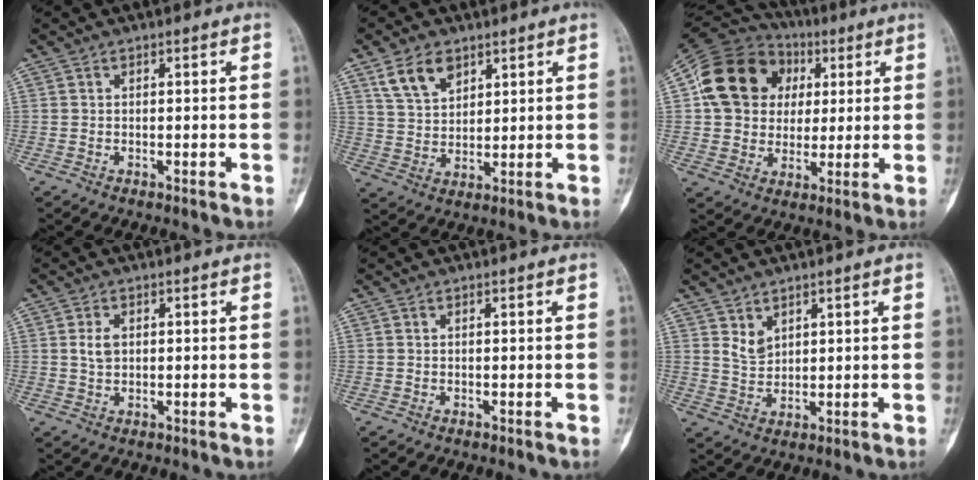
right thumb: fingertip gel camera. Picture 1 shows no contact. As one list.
[{"total": 7.8, "force": [4.7, 4.7, 4.1], "torque": [-0.064, -0.020, 0.096]}, {"total": 17.7, "force": [4.1, 14.9, 8.5], "torque": [-0.130, 0.023, 0.073]}, {"total": 2.9, "force": [0.6, 1.9, 2.1], "torque": [-0.036, 0.001, 0.012]}, {"total": 0.0}, {"total": 3.5, "force": [2.1, 2.2, 1.7], "torque": [-0.020, -0.020, 0.048]}]